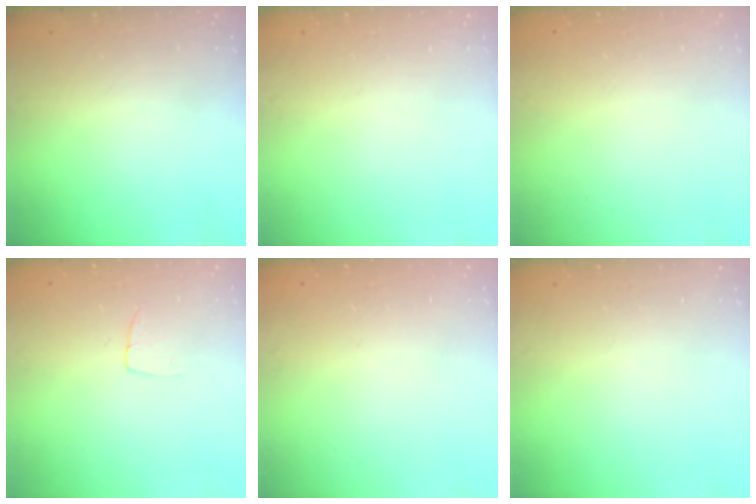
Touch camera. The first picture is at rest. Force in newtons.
{"total": 0.0}
{"total": 0.5, "press": 0.5, "slide": 0.1}
{"total": 4.0, "press": 4.0, "slide": 0.2}
{"total": 0.0}
{"total": 0.0}